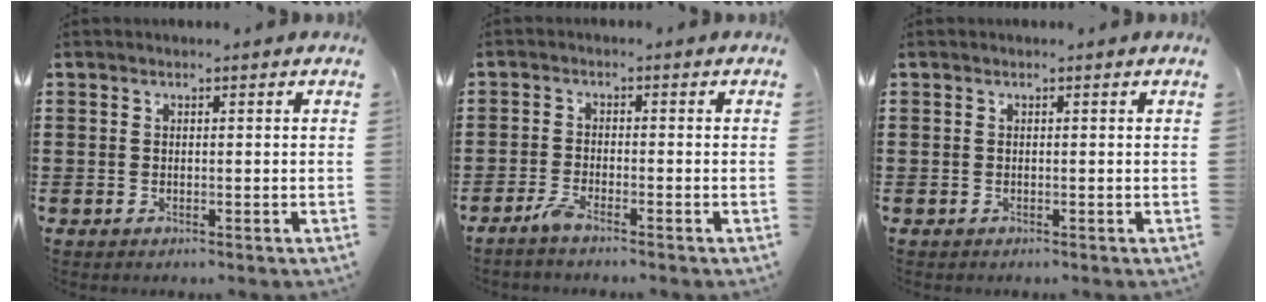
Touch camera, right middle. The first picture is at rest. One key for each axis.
{"total": 2.5, "fx": -1.9, "fy": 0.3, "fz": 1.6, "tx": -0.042, "ty": -0.002, "tz": -0.039}
{"total": 0.0}